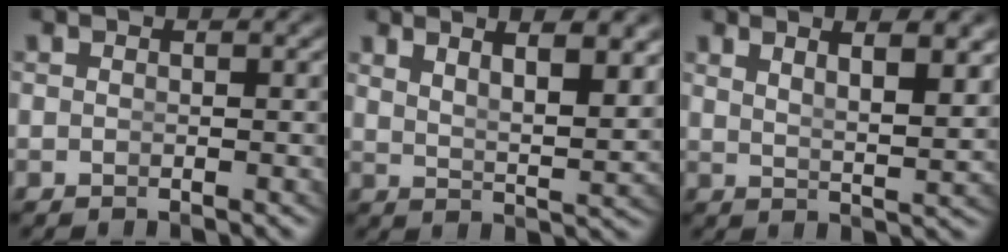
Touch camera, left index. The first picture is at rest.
{"total": 6.0, "force": [3.5, 1.8, 4.5], "torque": [-0.060, -0.003, 0.059]}
{"total": 4.7, "force": [2.8, 0.8, 3.6], "torque": [-0.051, -0.006, 0.053]}